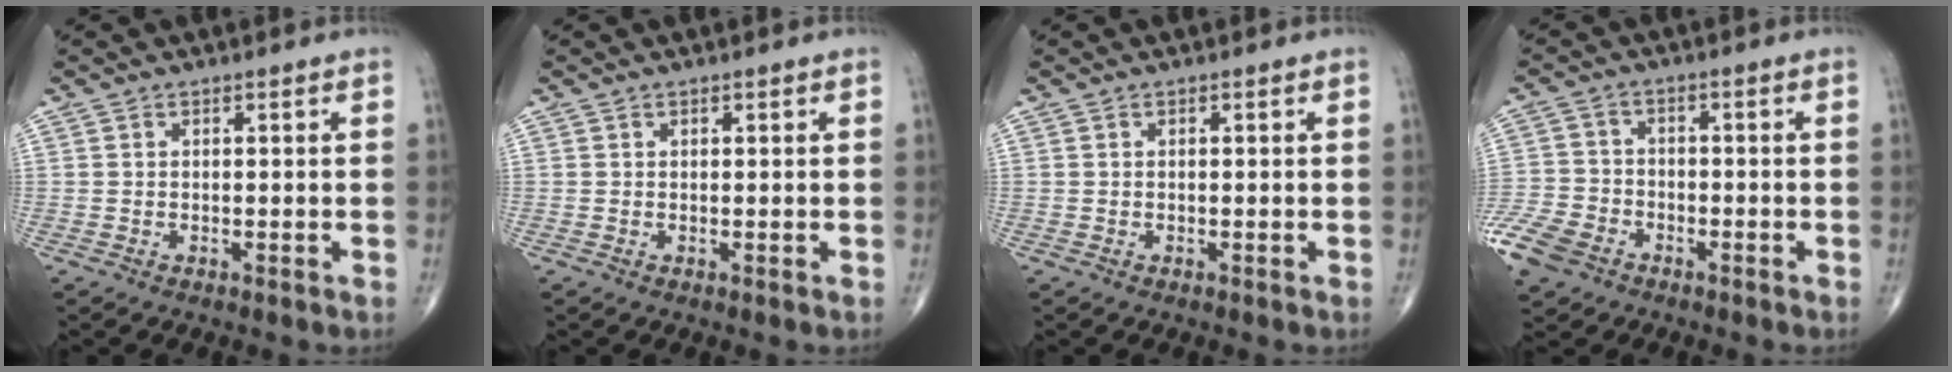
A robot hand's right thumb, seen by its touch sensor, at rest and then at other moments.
{"total": 0.0}
{"total": 0.0}
{"total": 8.7, "force": [-5.1, 5.9, 3.8], "torque": [-0.081, 0.013, -0.101]}